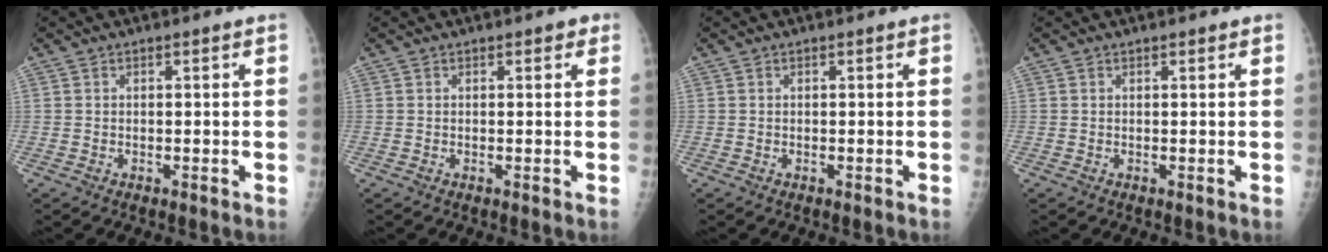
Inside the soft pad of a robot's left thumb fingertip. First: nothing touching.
{"total": 1.4, "force": [0.7, 0.8, 0.8], "torque": [0.002, 0.001, 0.004]}
{"total": 0.0}
{"total": 0.6, "force": [0.5, 0.2, 0.3], "torque": [-0.005, -0.001, 0.005]}